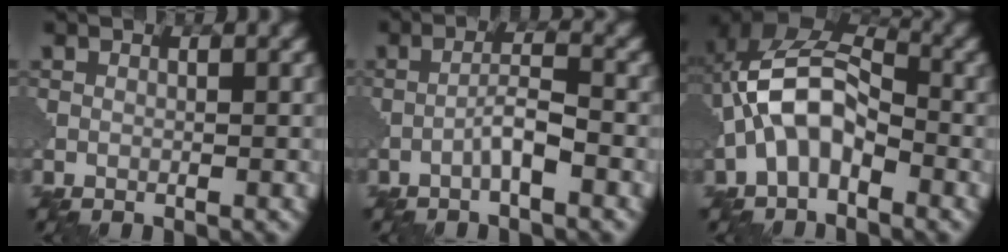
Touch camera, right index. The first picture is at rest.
{"total": 2.7, "force": [-1.4, 0.3, 2.3], "torque": [-0.041, 0.013, -0.030]}
{"total": 8.3, "force": [-1.7, 4.8, 6.6], "torque": [-0.136, 0.022, -0.046]}